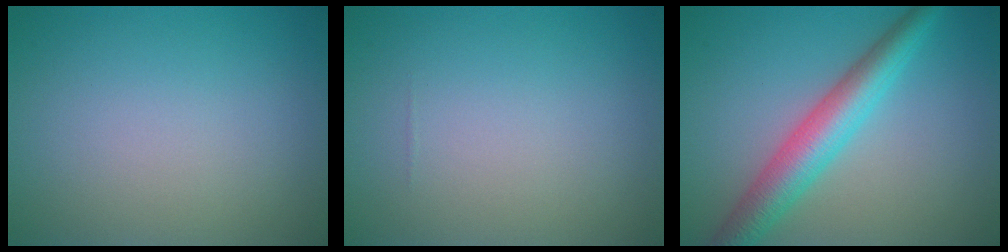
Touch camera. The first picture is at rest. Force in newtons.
{"total": 0.0}
{"total": 5.5, "press": 5.5, "slide": 0.1}